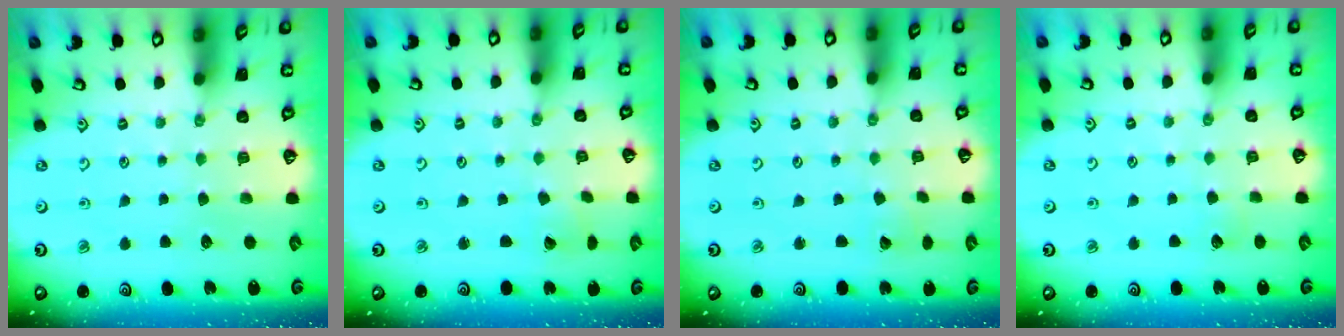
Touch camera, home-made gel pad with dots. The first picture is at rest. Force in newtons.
{"total": 1.7, "press": 1.7, "slide": 0.3}
{"total": 2.4, "press": 2.4, "slide": 0.2}
{"total": 1.8, "press": 1.8, "slide": 0.2}